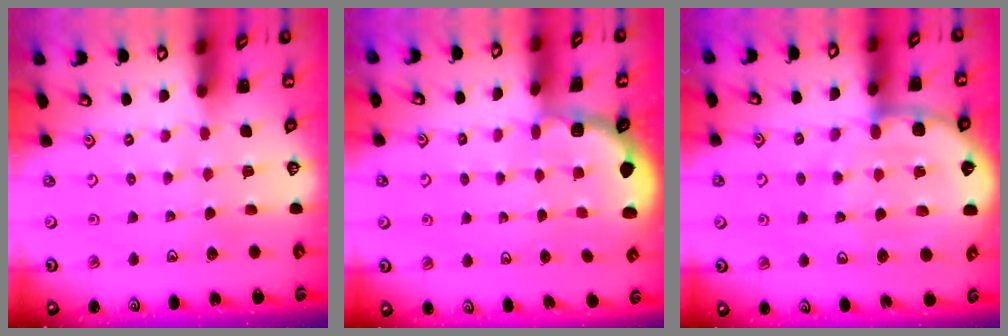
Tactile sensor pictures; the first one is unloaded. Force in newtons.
{"total": 1.8, "press": 1.7, "slide": 0.7}
{"total": 8.5, "press": 8.4, "slide": 1.1}